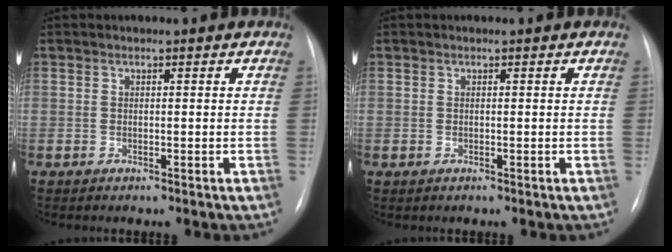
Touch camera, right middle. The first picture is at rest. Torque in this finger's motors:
{"motor_torque": [0.13, -0.12, 0.05, 0.03]}